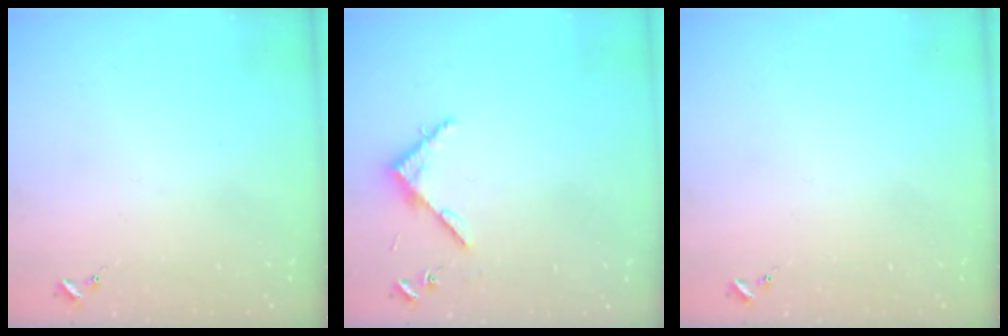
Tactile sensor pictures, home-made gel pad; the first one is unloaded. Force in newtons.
{"total": 4.2, "press": 4.2, "slide": 0.4}
{"total": 0.0}